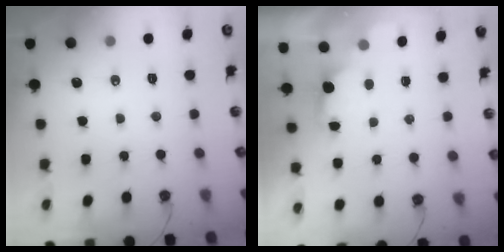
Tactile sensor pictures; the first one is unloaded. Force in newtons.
{"total": 1.2, "press": 0.8, "slide": 0.8}